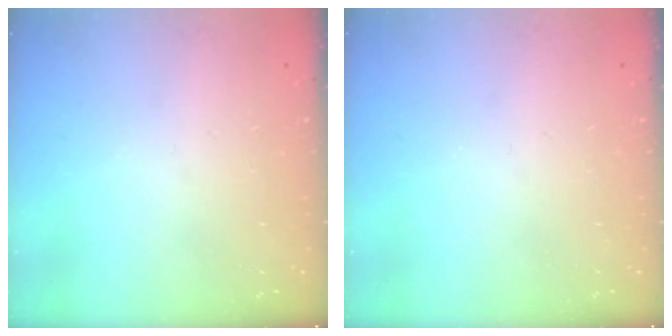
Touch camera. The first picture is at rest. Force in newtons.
{"total": 0.0}